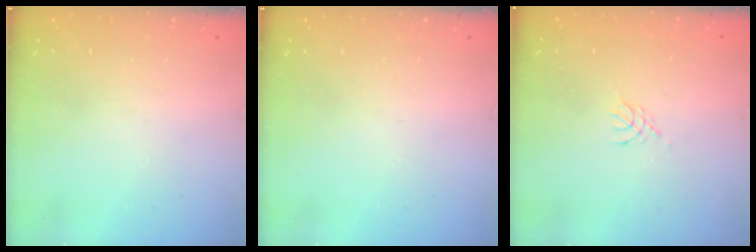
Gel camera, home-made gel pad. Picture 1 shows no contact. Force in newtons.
{"total": 0.0}
{"total": 2.7, "press": 2.6, "slide": 0.6}